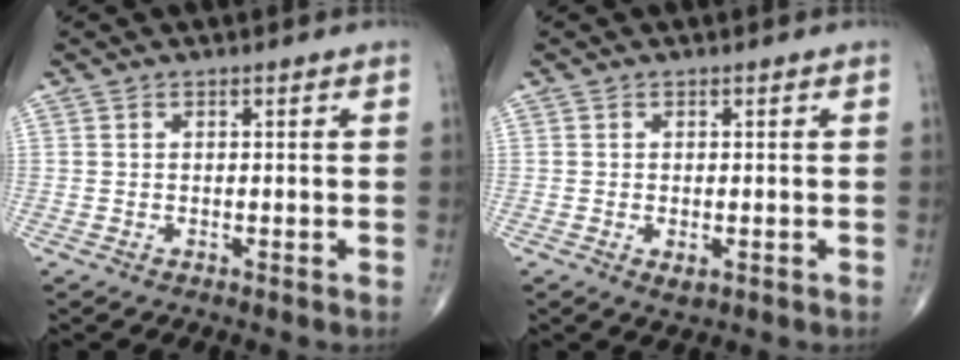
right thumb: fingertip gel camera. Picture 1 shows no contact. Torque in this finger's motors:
{"motor_torque": [-0.35, -0.23, -0.42, -0.14, 0.05]}